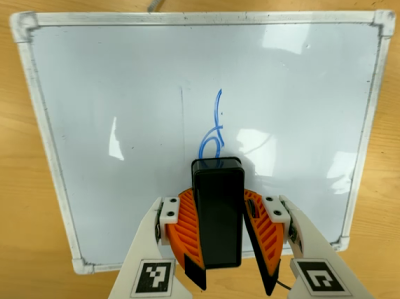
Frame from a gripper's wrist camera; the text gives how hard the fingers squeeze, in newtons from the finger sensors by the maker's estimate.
{"total": 8.9, "left": 9.7, "right": 8.0}